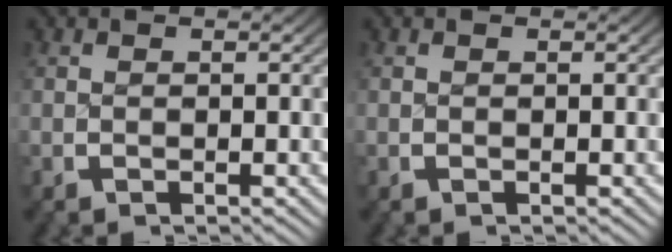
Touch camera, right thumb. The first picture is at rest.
{"total": 0.0}